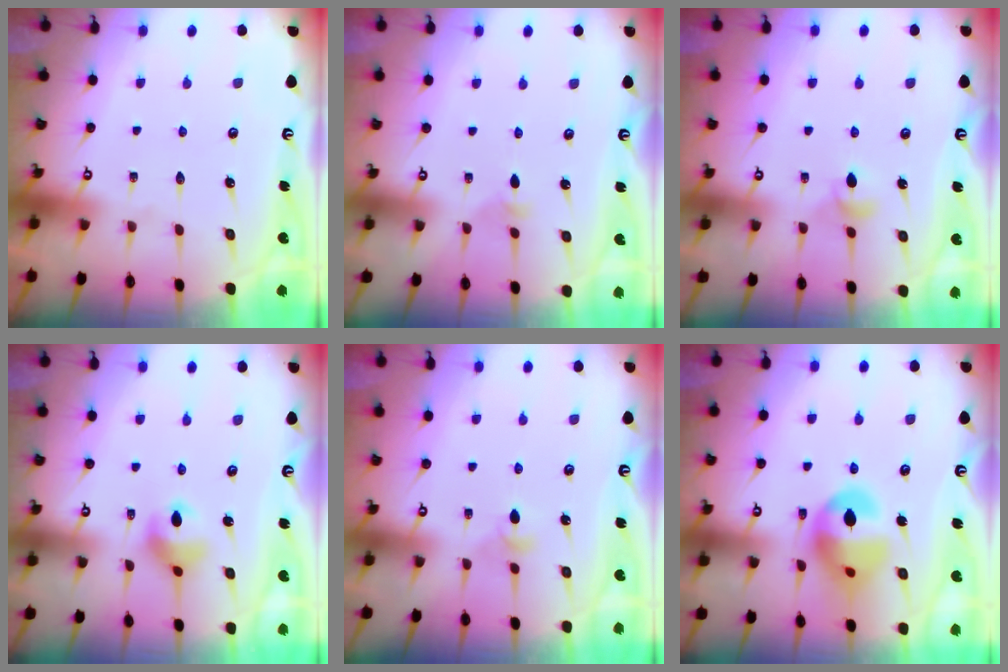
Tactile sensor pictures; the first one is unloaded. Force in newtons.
{"total": 2.2, "press": 2.2, "slide": 0.5}
{"total": 4.1, "press": 4.0, "slide": 0.8}
{"total": 9.2, "press": 8.6, "slide": 3.2}
{"total": 3.6, "press": 3.5, "slide": 0.8}
{"total": 14.8, "press": 14.0, "slide": 4.8}